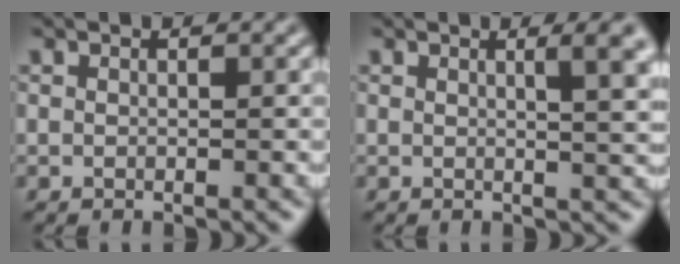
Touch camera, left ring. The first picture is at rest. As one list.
[{"total": 3.9, "force": [1.3, 1.3, 3.5], "torque": [-0.028, 0.006, 0.015]}]